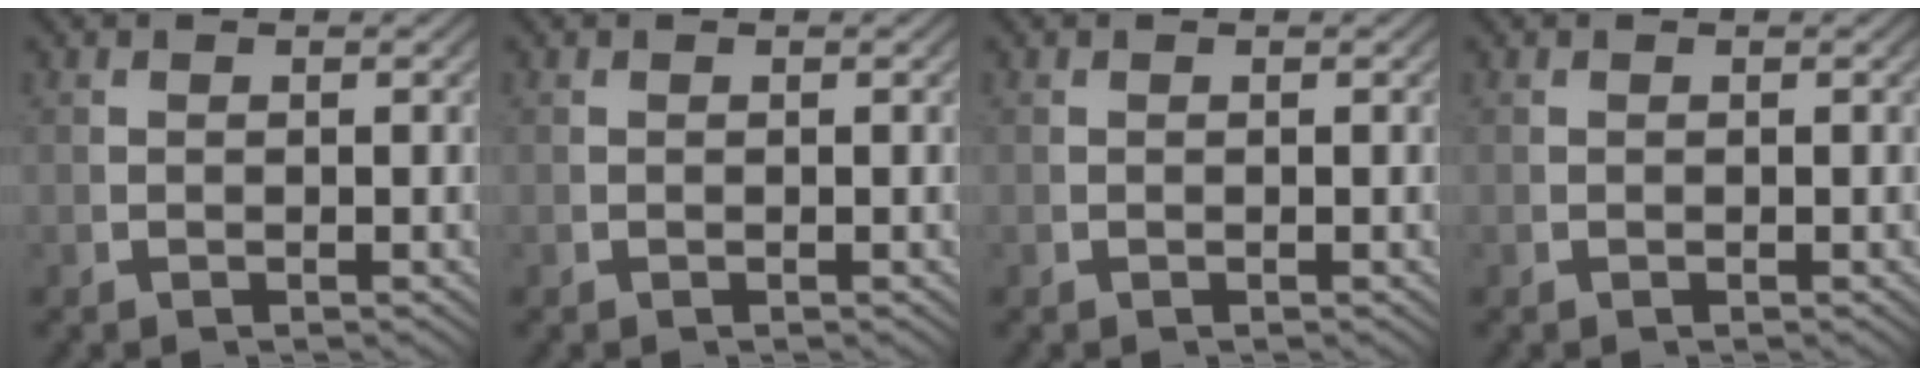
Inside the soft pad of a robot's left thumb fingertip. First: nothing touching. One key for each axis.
{"total": 0.0}
{"total": 0.0}
{"total": 0.0}